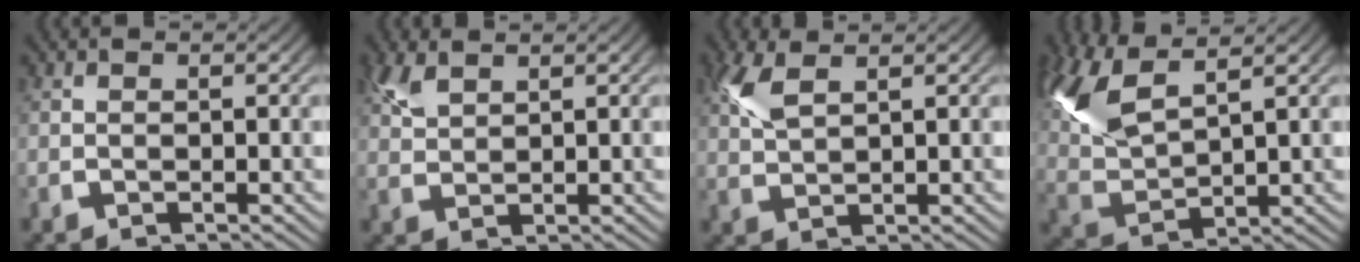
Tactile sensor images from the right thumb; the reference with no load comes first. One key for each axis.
{"total": 2.2, "fx": 1.9, "fy": 0.8, "fz": 0.8, "tx": -0.019, "ty": 0.002, "tz": 0.043}
{"total": 2.9, "fx": 2.0, "fy": 1.1, "fz": 1.7, "tx": -0.046, "ty": 0.002, "tz": 0.046}
{"total": 6.9, "fx": 3.0, "fy": 3.9, "fz": 4.8, "tx": -0.125, "ty": -0.008, "tz": 0.066}